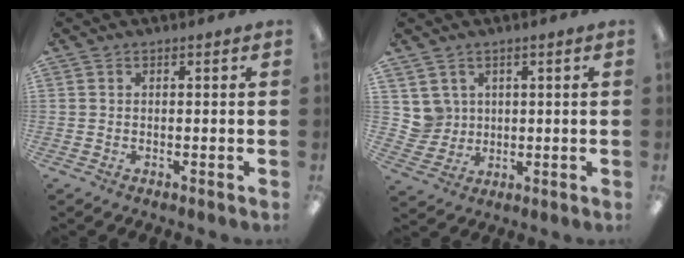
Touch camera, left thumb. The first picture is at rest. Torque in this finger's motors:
{"motor_torque": [-0.01, 0.22, -0.11, -0.12, 0.00]}